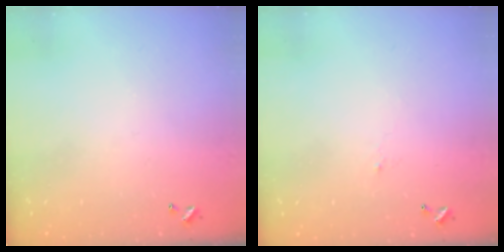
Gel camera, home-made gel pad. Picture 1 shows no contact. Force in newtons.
{"total": 0.8, "press": 0.7, "slide": 0.5}